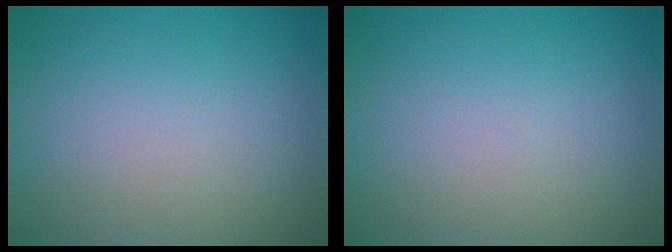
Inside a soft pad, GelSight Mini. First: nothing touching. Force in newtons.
{"total": 0.0}